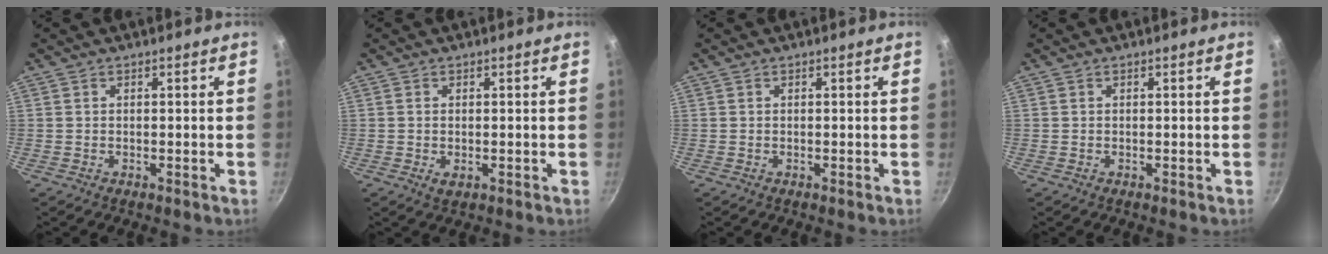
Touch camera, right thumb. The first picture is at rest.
{"total": 1.6, "force": [-0.2, 1.0, 1.3], "torque": [-0.022, -0.004, -0.002]}
{"total": 0.0}
{"total": 0.0}